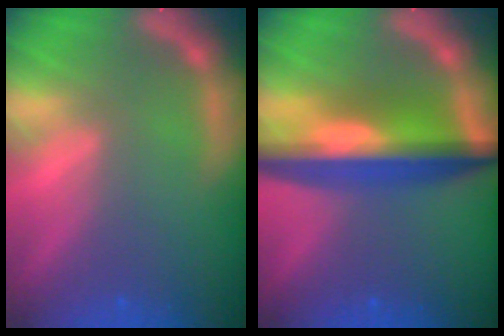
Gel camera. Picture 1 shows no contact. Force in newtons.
{"total": 9.6}